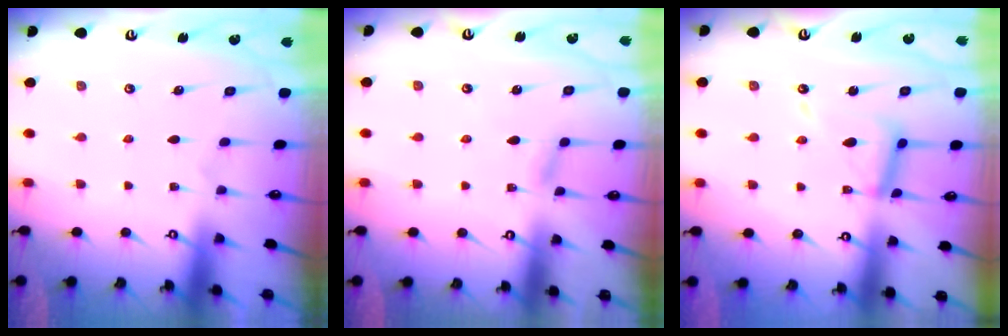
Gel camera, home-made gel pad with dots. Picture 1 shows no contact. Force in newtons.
{"total": 3.8, "press": 3.8, "slide": 0.3}
{"total": 12.1, "press": 12.1, "slide": 1.1}